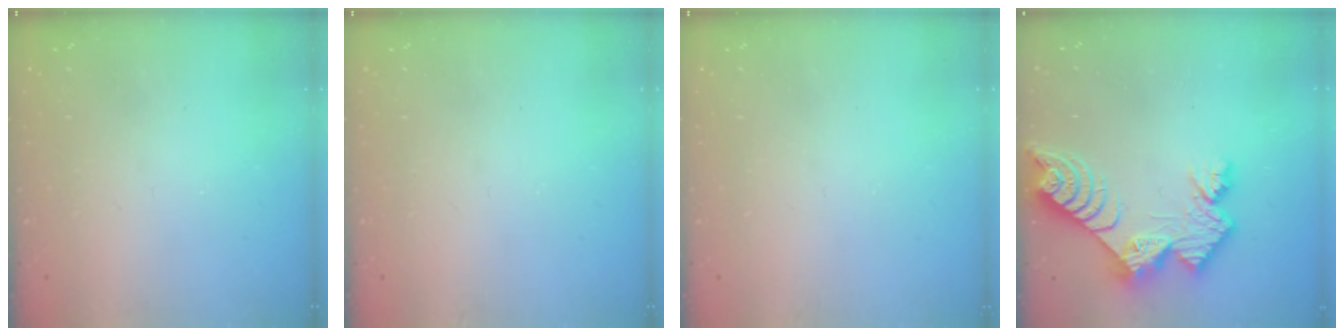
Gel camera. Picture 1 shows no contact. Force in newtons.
{"total": 0.0}
{"total": 0.0}
{"total": 12.7, "press": 12.7, "slide": 1.1}